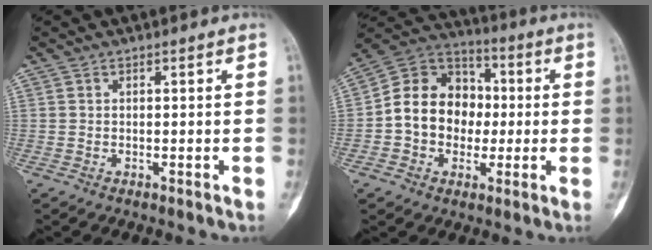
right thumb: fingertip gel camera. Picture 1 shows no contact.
{"total": 14.7, "force": [-0.7, 12.2, 8.3], "torque": [-0.098, 0.036, -0.020]}